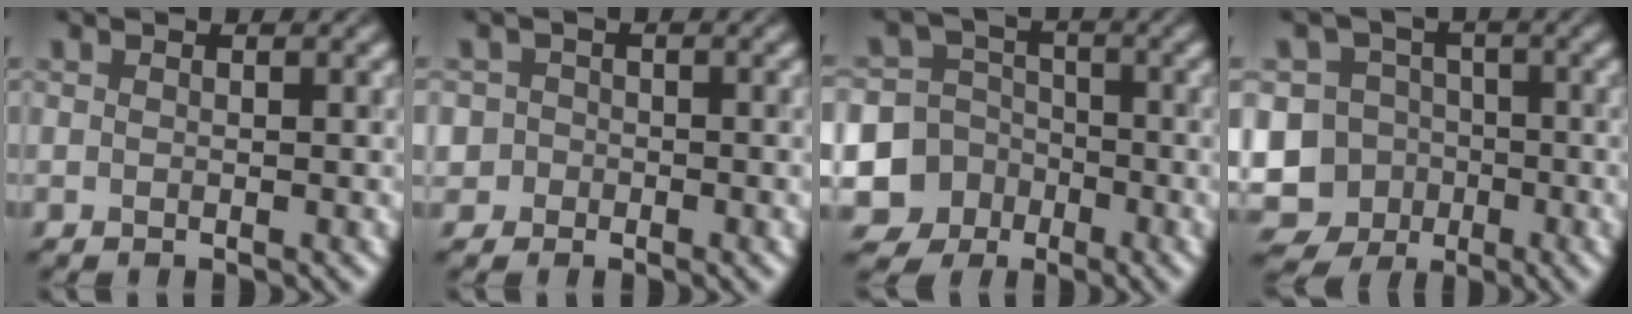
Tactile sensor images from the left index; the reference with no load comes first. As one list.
[{"total": 2.6, "force": [-1.1, 2.4, 0.3], "torque": [0.018, 0.014, -0.034]}, {"total": 9.0, "force": [-3.8, 8.0, 1.6], "torque": [-0.041, -0.011, -0.087]}, {"total": 13.8, "force": [-6.2, 12.1, 2.5], "torque": [-0.085, -0.025, -0.107]}]